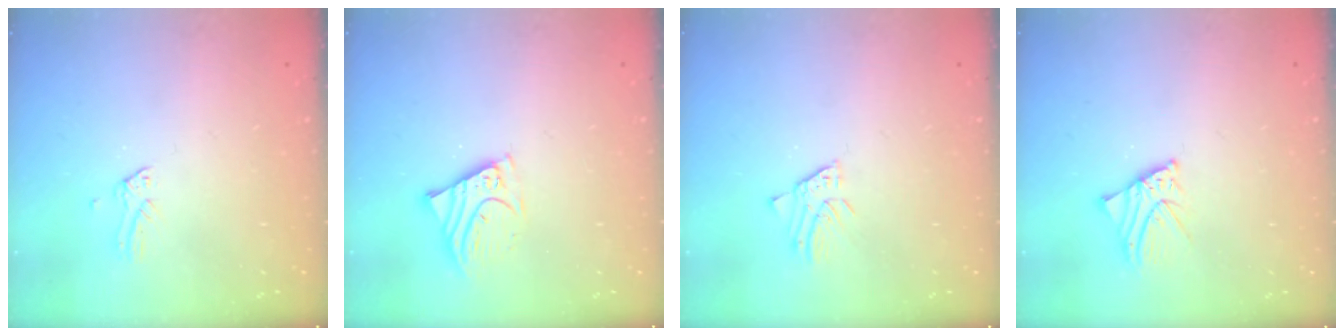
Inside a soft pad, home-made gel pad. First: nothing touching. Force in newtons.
{"total": 6.4, "press": 6.3, "slide": 0.7}
{"total": 1.4, "press": 1.4, "slide": 0.1}
{"total": 2.3, "press": 2.3, "slide": 0.3}